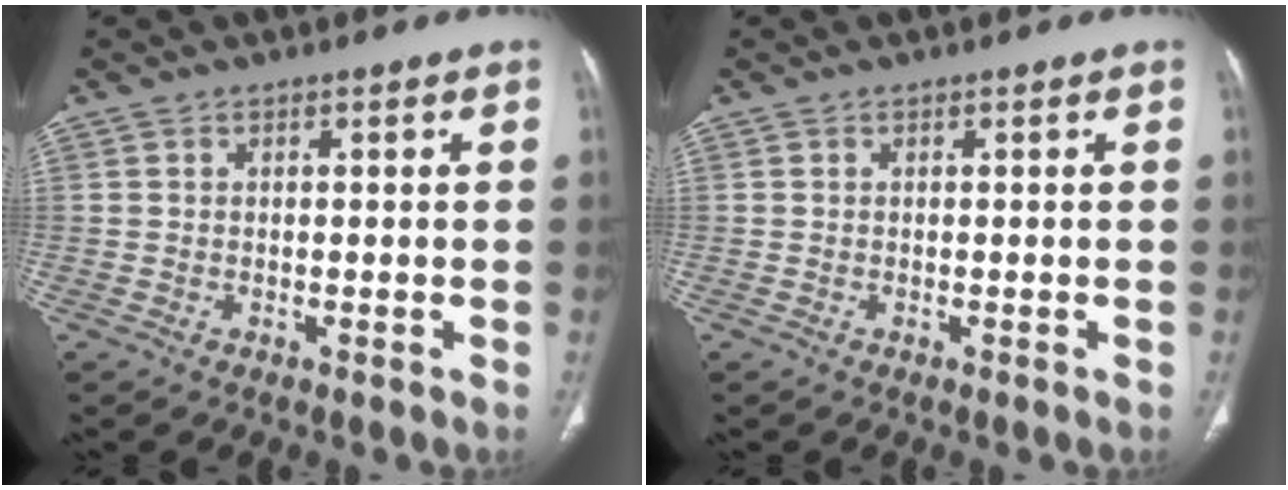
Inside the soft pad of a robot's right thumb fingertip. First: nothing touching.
{"total": 0.0}